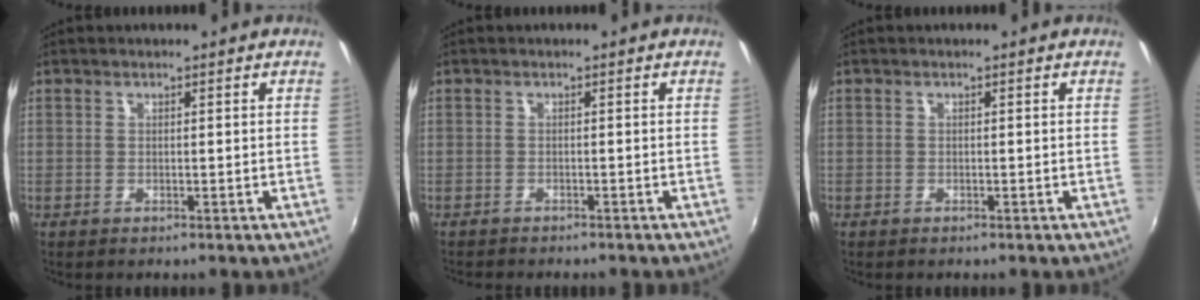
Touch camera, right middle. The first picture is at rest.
{"total": 2.3, "force": [-2.2, 0.6, 0.5], "torque": [-0.021, -0.011, -0.036]}
{"total": 0.6, "force": [-0.4, 0.5, 0.0], "torque": [-0.002, 0.002, -0.007]}